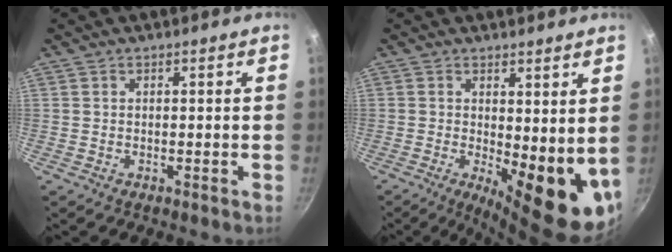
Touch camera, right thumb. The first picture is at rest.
{"total": 12.9, "force": [0.2, 5.1, 11.9], "torque": [-0.129, -0.026, 0.014]}